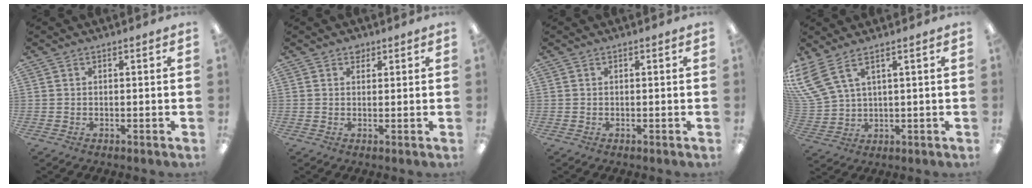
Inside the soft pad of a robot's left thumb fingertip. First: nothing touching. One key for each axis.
{"total": 1.8, "fx": 1.4, "fy": 1.0, "fz": 0.4, "tx": 0.006, "ty": -0.007, "tz": 0.022}
{"total": 0.0}
{"total": 8.7, "fx": 5.2, "fy": 3.7, "fz": 5.9, "tx": -0.135, "ty": -0.019, "tz": 0.103}